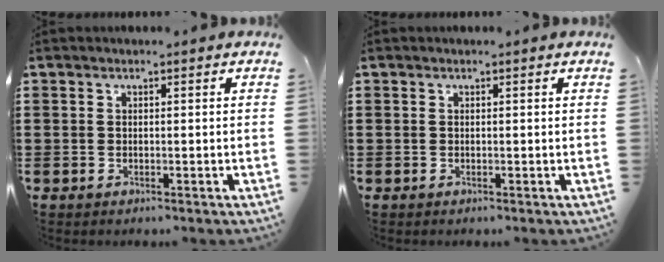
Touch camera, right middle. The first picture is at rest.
{"total": 0.0}